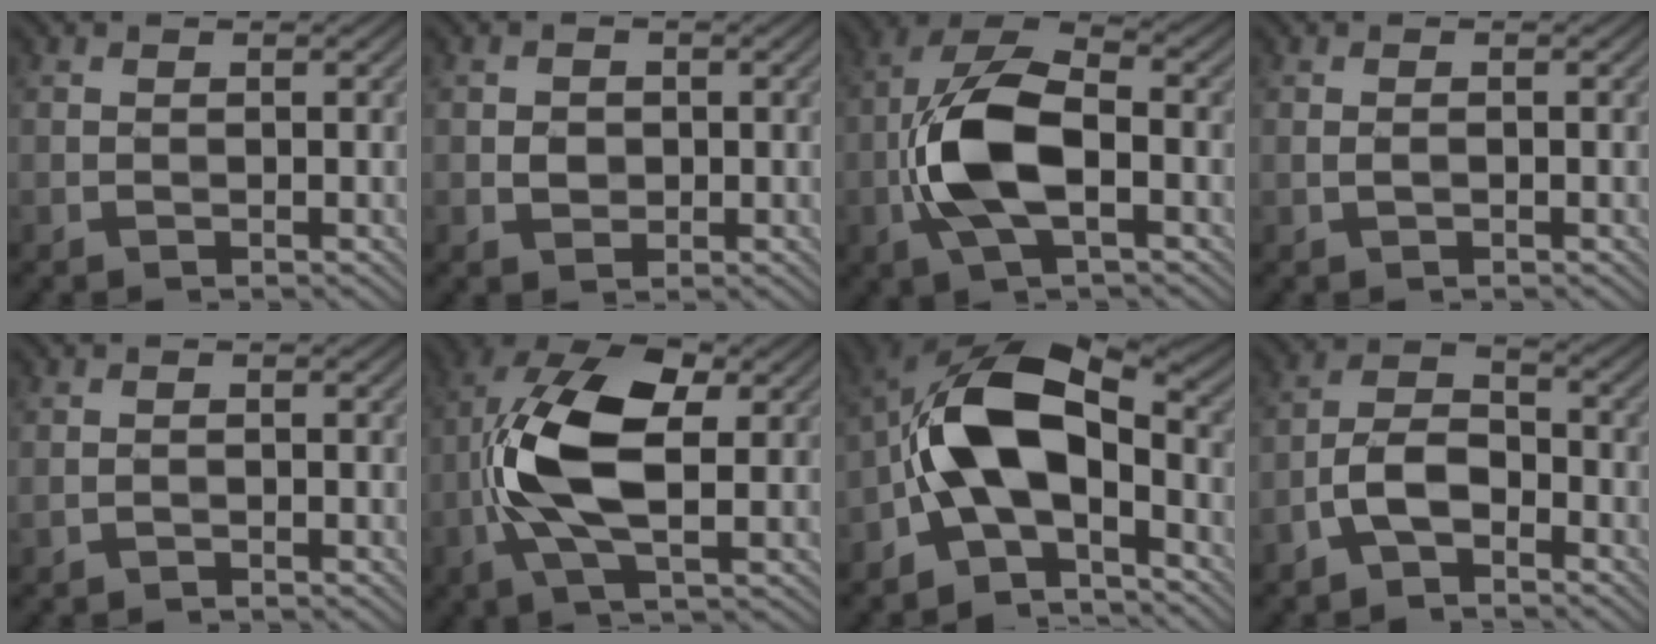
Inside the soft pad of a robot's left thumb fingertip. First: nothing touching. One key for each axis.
{"total": 1.9, "fx": -0.2, "fy": 1.7, "fz": 0.9, "tx": -0.024, "ty": -0.002, "tz": -0.006}
{"total": 10.6, "fx": -2.5, "fy": 4.9, "fz": 9.1, "tx": -0.201, "ty": 0.012, "tz": -0.055}
{"total": 0.8, "fx": -0.2, "fy": 0.3, "fz": 0.8, "tx": -0.020, "ty": 0.001, "tz": -0.003}
{"total": 0.6, "fx": -0.3, "fy": 0.3, "fz": 0.5, "tx": -0.014, "ty": 0.002, "tz": -0.007}
{"total": 12.3, "fx": -0.4, "fy": 5.8, "fz": 10.9, "tx": -0.239, "ty": 0.018, "tz": -0.015}
{"total": 12.0, "fx": -2.9, "fy": 6.8, "fz": 9.4, "tx": -0.178, "ty": 0.014, "tz": -0.069}
{"total": 5.3, "fx": -3.1, "fy": 2.5, "fz": 3.4, "tx": -0.064, "ty": 0.013, "tz": -0.073}